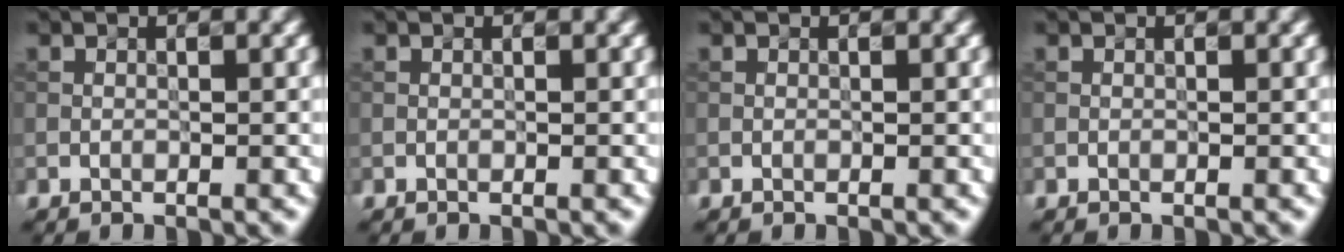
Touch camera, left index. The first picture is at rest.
{"total": 0.0}
{"total": 0.0}
{"total": 0.0}